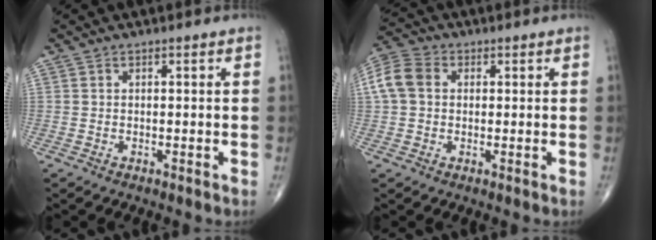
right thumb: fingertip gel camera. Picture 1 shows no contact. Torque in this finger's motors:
{"motor_torque": [-0.09, 0.14, 0.28, -0.14, 0.06]}